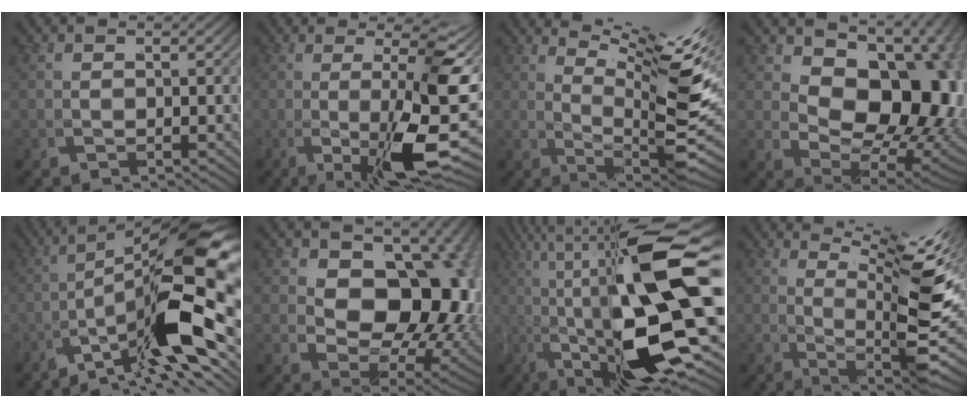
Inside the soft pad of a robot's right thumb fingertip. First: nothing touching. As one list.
[{"total": 12.4, "force": [-0.7, 3.5, 11.9], "torque": [-0.166, -0.006, -0.008]}, {"total": 10.1, "force": [3.5, 3.4, 8.8], "torque": [-0.122, -0.001, 0.054]}, {"total": 14.9, "force": [1.0, 9.8, 11.3], "torque": [-0.180, -0.032, 0.026]}, {"total": 11.5, "force": [-1.1, 3.7, 10.9], "torque": [-0.162, -0.018, -0.018]}, {"total": 12.2, "force": [0.6, 8.1, 9.1], "torque": [-0.167, -0.053, 0.033]}, {"total": 14.5, "force": [-0.4, 4.1, 13.9], "torque": [-0.224, -0.005, 0.001]}, {"total": 11.0, "force": [2.9, 3.5, 10.0], "torque": [-0.136, 0.003, 0.043]}]